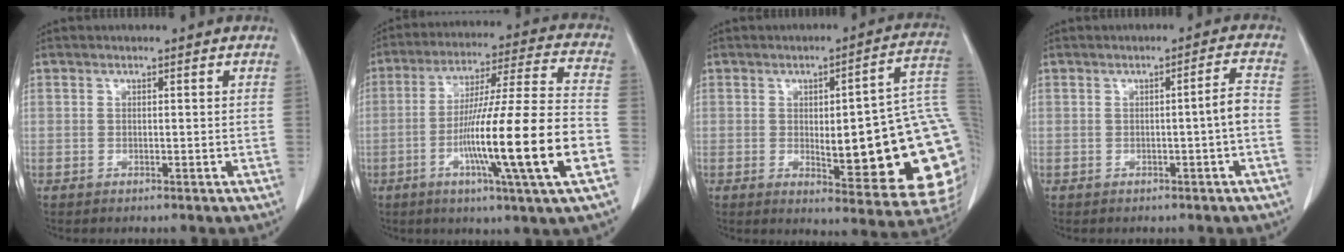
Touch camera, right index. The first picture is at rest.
{"total": 20.1, "force": [-6.1, -0.7, 19.1], "torque": [-0.317, -0.012, -0.106]}
{"total": 22.9, "force": [-0.7, 4.5, 22.4], "torque": [-0.198, 0.013, 0.001]}
{"total": 3.0, "force": [-0.8, -0.5, 2.8], "torque": [-0.038, 0.003, -0.012]}